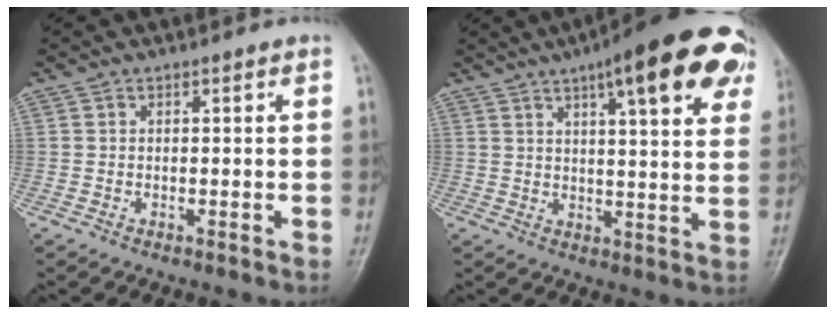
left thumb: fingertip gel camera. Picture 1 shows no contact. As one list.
[{"total": 19.9, "force": [10.3, 5.2, 16.3], "torque": [-0.201, -0.010, 0.127]}]